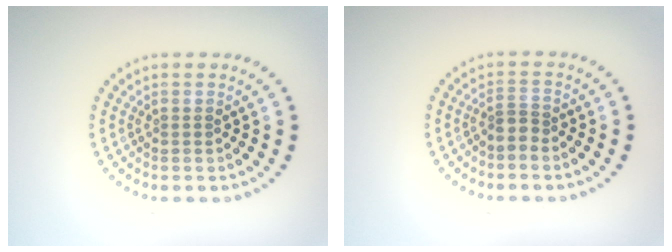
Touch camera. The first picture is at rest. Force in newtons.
{"total": 1.3, "press": 0.8, "slide": 1.1}